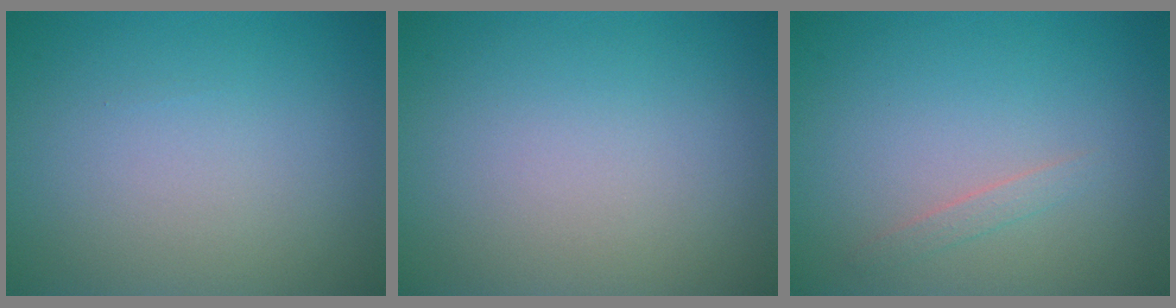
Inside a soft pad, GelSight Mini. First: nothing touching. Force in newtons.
{"total": 0.0}
{"total": 0.9, "press": 0.9, "slide": 0.0}